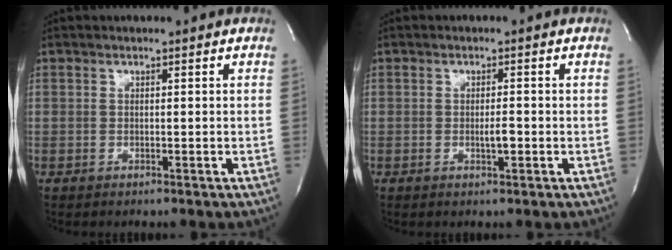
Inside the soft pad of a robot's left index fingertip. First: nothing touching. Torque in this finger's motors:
{"motor_torque": [0.15, 0.02, 0.00, 0.01]}